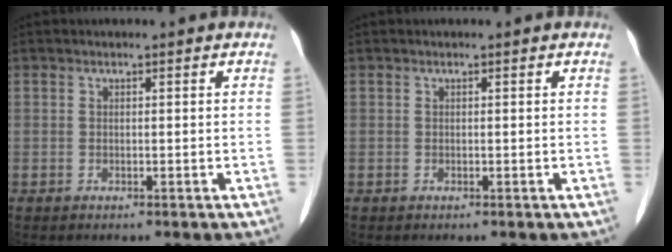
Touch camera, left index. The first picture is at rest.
{"total": 0.0}